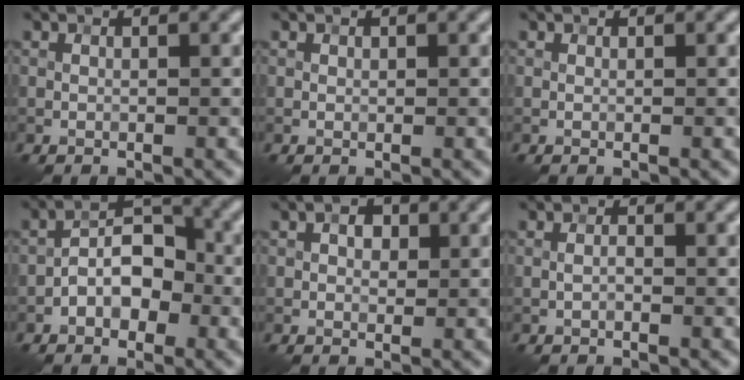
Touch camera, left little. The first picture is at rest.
{"total": 0.0}
{"total": 0.0}
{"total": 4.5, "force": [-1.5, 2.7, 3.3], "torque": [-0.048, 0.013, -0.032]}
{"total": 1.7, "force": [0.4, 1.2, 1.1], "torque": [-0.016, 0.002, 0.004]}
{"total": 0.8, "force": [-0.2, 0.3, 0.7], "torque": [-0.014, 0.001, -0.006]}